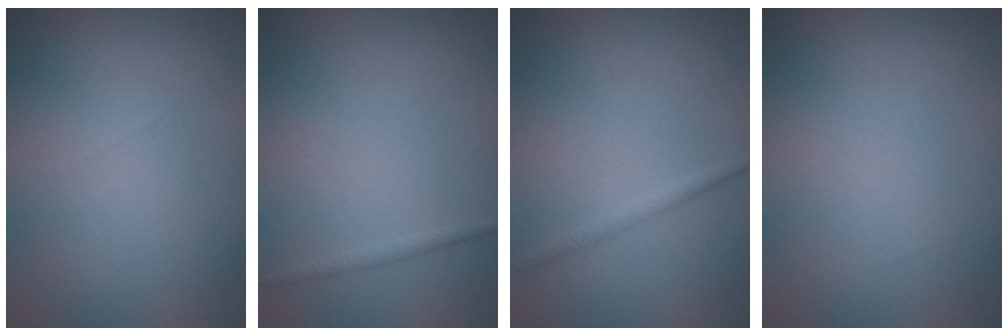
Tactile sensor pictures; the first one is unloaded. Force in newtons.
{"total": 0.8, "press": 0.8, "slide": 0.1}
{"total": 1.1, "press": 1.1, "slide": 0.0}
{"total": 0.0}